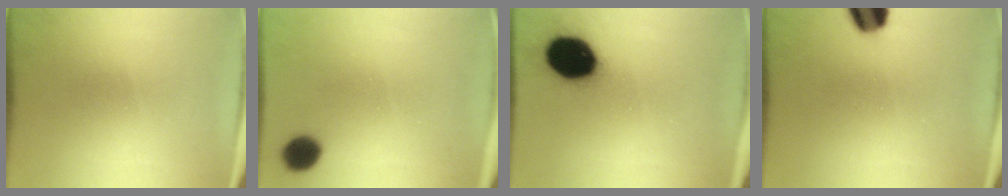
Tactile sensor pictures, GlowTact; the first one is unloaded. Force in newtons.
{"total": 7.3}
{"total": 17.6}
{"total": 8.4}